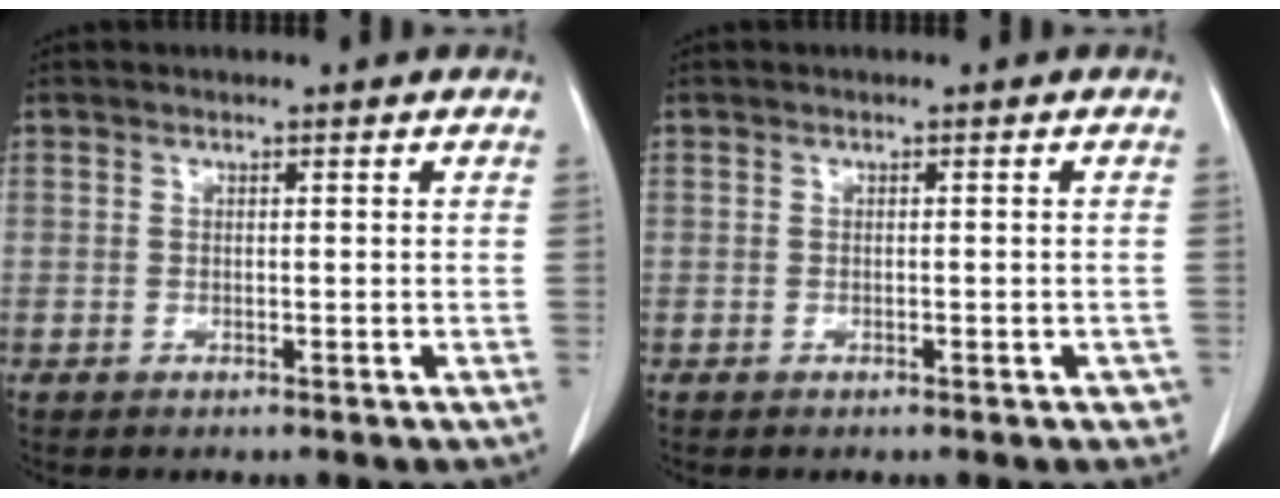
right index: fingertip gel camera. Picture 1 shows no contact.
{"total": 1.7, "force": [-1.1, 0.6, 1.2], "torque": [-0.007, 0.001, -0.012]}